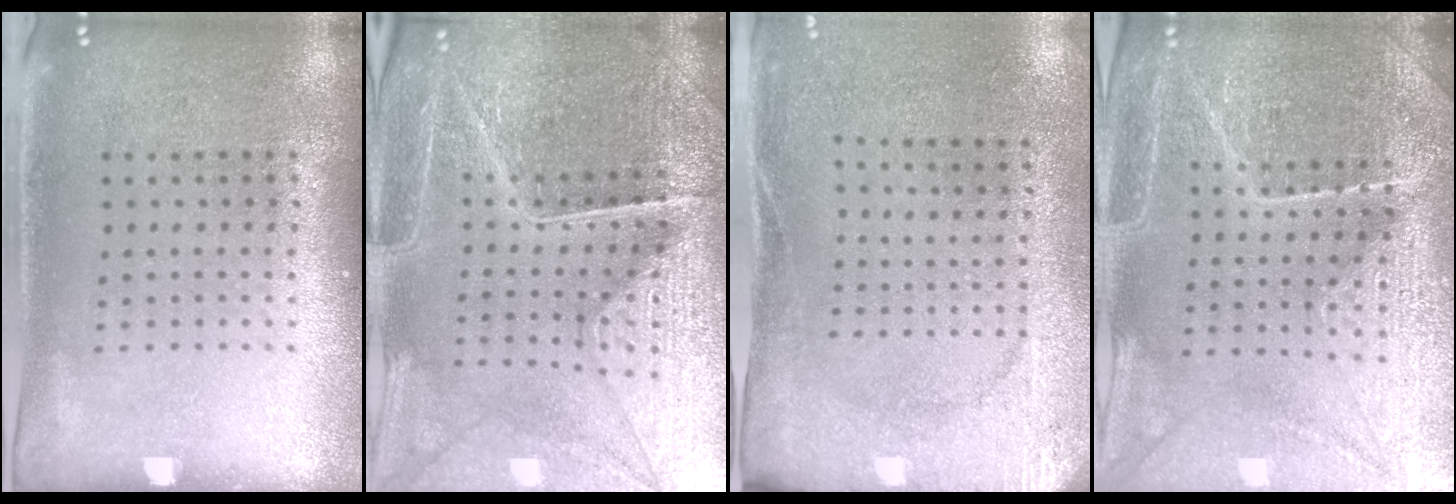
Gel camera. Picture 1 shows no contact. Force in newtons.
{"total": 4.8, "press": 4.6, "slide": 1.3}
{"total": 2.6, "press": 2.2, "slide": 1.4}
{"total": 4.6, "press": 4.4, "slide": 1.2}